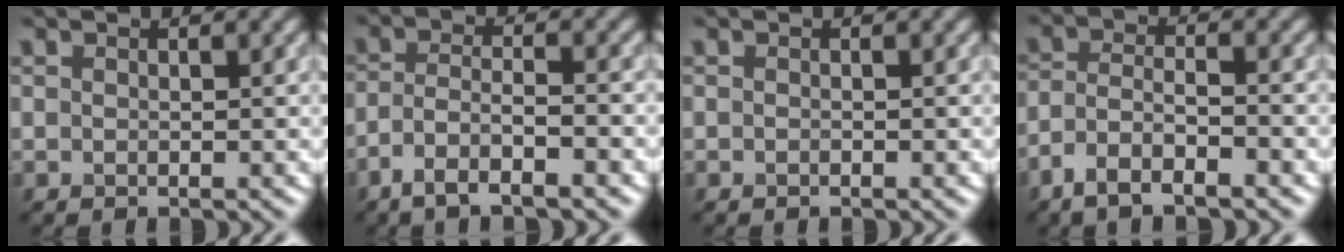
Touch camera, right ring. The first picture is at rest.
{"total": 4.3, "force": [-2.9, 0.9, 3.0], "torque": [-0.056, 0.004, -0.057]}
{"total": 0.0}
{"total": 4.4, "force": [-3.1, 1.2, 2.8], "torque": [-0.057, 0.000, -0.065]}